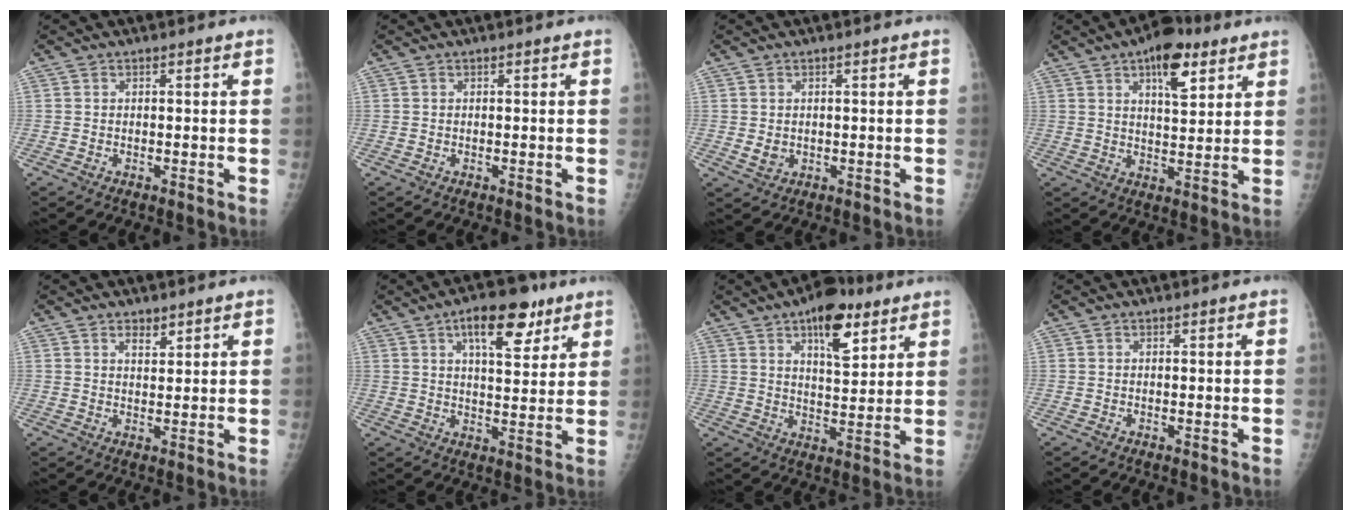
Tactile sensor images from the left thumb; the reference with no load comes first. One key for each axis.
{"total": 0.0}
{"total": 2.1, "fx": 0.0, "fy": 1.7, "fz": 1.1, "tx": -0.012, "ty": -0.004, "tz": 0.008}
{"total": 10.2, "fx": 5.4, "fy": 4.5, "fz": 7.5, "tx": -0.088, "ty": -0.022, "tz": 0.080}
{"total": 2.3, "fx": 1.7, "fy": 1.1, "fz": 1.1, "tx": -0.005, "ty": -0.013, "tz": 0.030}
{"total": 11.3, "fx": 6.2, "fy": 4.8, "fz": 8.1, "tx": -0.090, "ty": -0.024, "tz": 0.092}
{"total": 11.5, "fx": 6.3, "fy": 5.0, "fz": 8.2, "tx": -0.095, "ty": -0.030, "tz": 0.097}
{"total": 0.0}